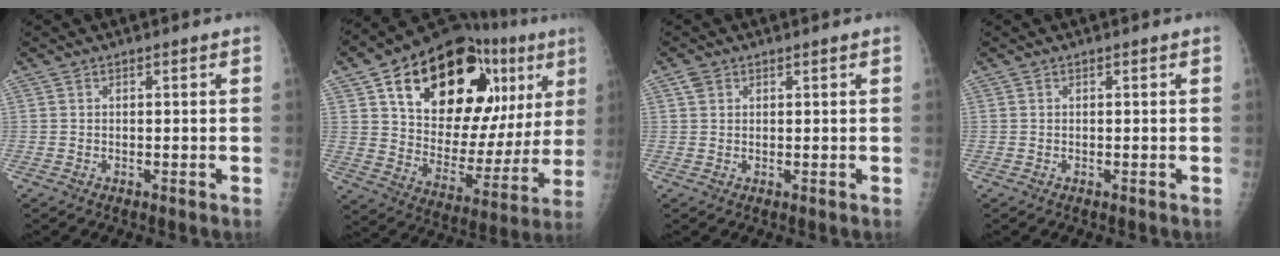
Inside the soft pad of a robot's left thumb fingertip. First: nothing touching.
{"total": 30.7, "force": [13.1, 15.5, 23.1], "torque": [-0.298, -0.010, 0.209]}
{"total": 1.5, "force": [0.8, 1.1, 0.6], "torque": [-0.003, 0.004, 0.014]}
{"total": 0.0}